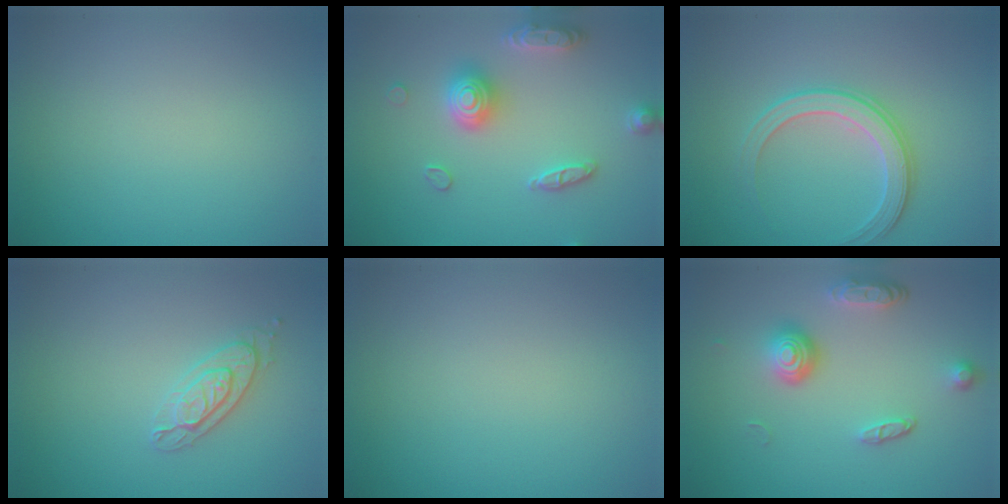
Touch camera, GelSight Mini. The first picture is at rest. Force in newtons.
{"total": 3.7, "press": 3.7, "slide": 0.7}
{"total": 2.8, "press": 2.8, "slide": 0.3}
{"total": 2.2, "press": 2.2, "slide": 0.3}
{"total": 0.0}
{"total": 3.9, "press": 2.9, "slide": 2.7}